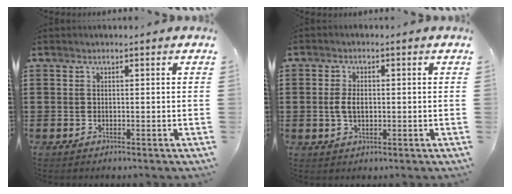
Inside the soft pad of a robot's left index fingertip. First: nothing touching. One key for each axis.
{"total": 3.4, "fx": -0.1, "fy": 1.8, "fz": 2.8, "tx": -0.071, "ty": -0.001, "tz": -0.007}